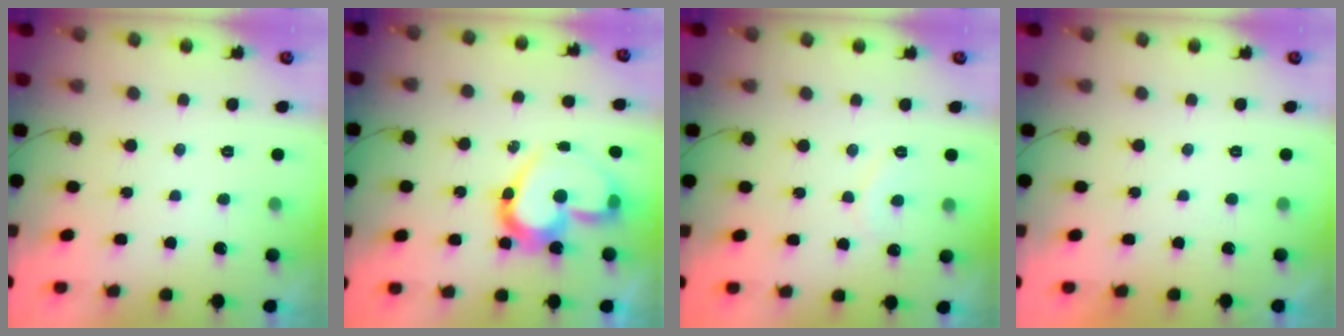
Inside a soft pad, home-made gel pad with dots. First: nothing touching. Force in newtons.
{"total": 18.5, "press": 18.4, "slide": 1.6}
{"total": 4.9, "press": 4.9, "slide": 0.4}
{"total": 1.8, "press": 1.7, "slide": 0.1}